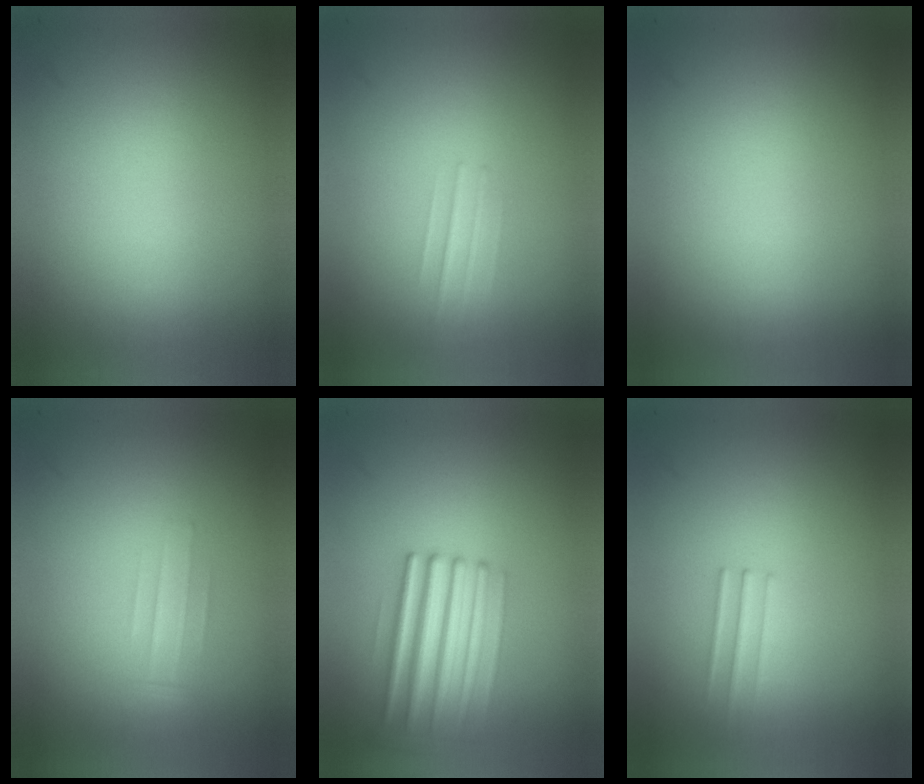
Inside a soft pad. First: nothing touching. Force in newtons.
{"total": 1.3}
{"total": 0.0}
{"total": 1.2}
{"total": 4.6}
{"total": 1.2}